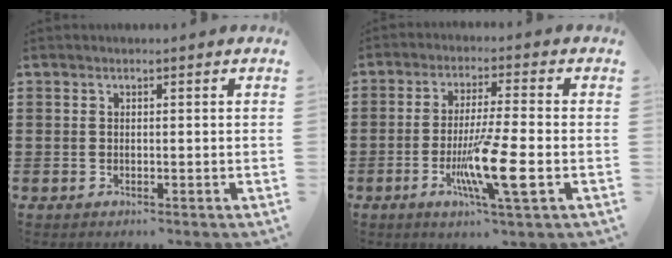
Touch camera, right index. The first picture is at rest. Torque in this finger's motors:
{"motor_torque": [2.14, 0.00, 0.80, 0.21]}